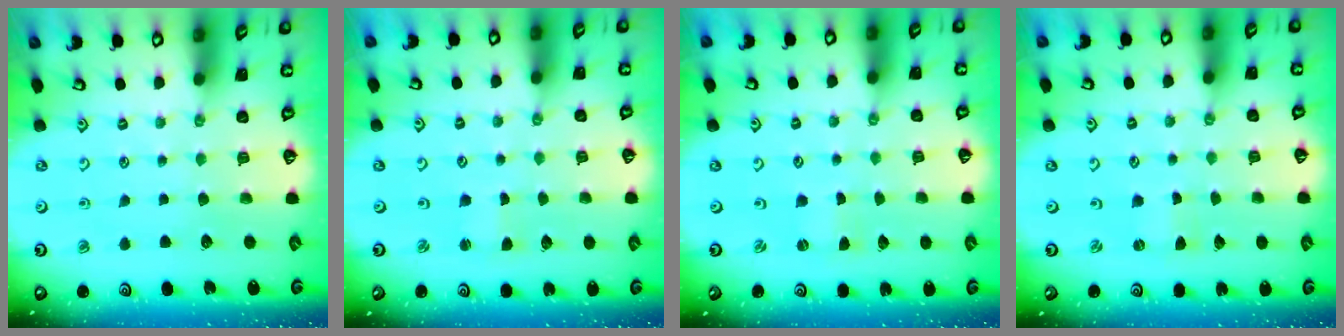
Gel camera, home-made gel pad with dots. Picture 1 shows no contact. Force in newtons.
{"total": 1.1, "press": 1.1, "slide": 0.2}
{"total": 0.0}
{"total": 0.0}